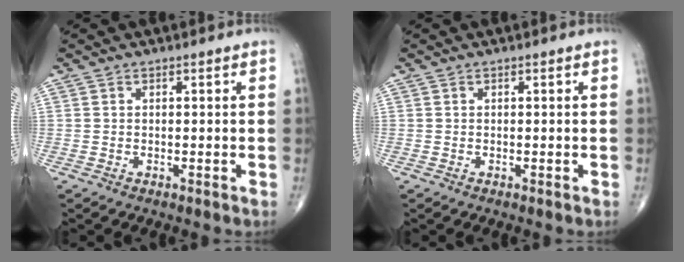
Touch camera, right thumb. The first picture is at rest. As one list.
[{"total": 0.0}]